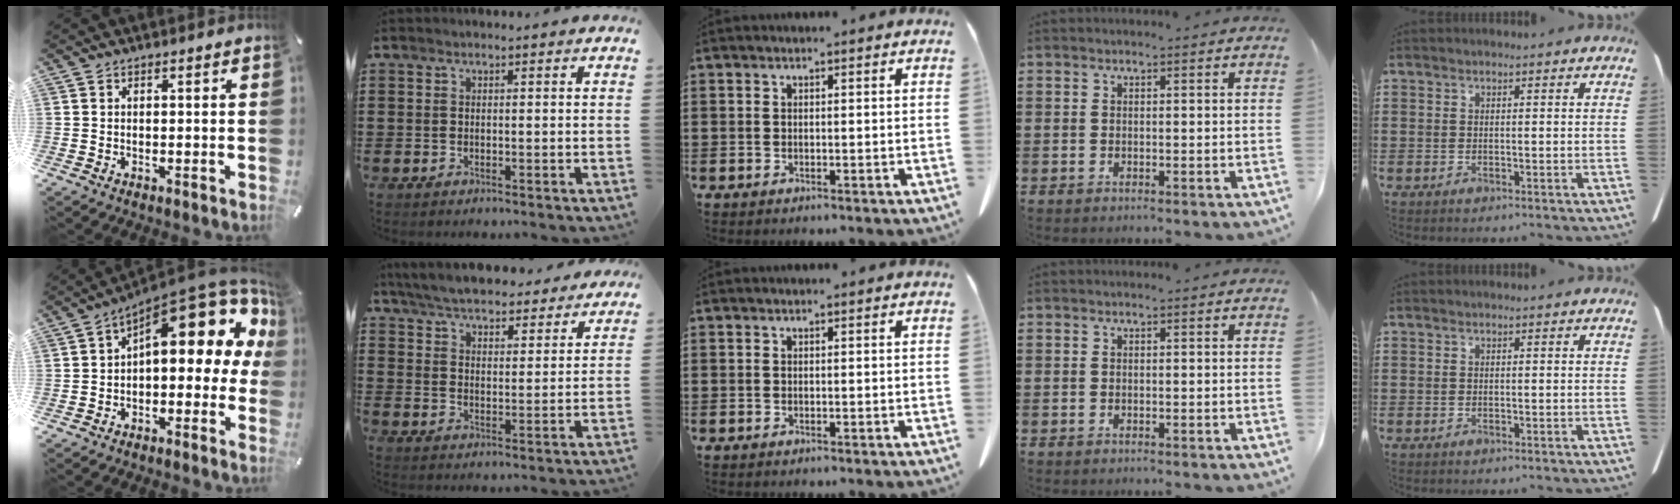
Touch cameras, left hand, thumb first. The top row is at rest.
{"thumb": {"total": 16.0, "force": [7.4, 6.7, 12.5], "torque": [-0.162, -0.070, 0.118]}, "index": {"total": 6.2, "force": [6.1, 0.3, 1.1], "torque": [-0.050, -0.034, 0.108]}}